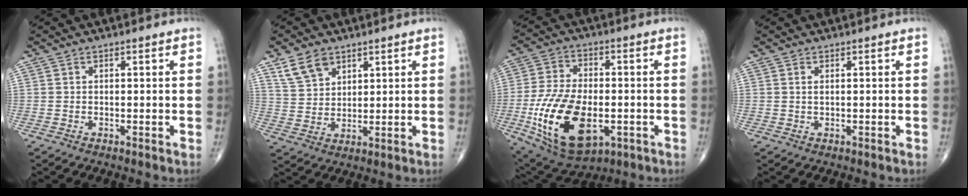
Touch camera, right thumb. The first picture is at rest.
{"total": 6.7, "force": [4.3, 4.2, 3.0], "torque": [-0.043, -0.020, 0.090]}
{"total": 20.0, "force": [-5.1, 11.0, 15.9], "torque": [-0.294, 0.003, -0.070]}
{"total": 0.8, "force": [0.3, 0.3, 0.7], "torque": [-0.017, 0.002, 0.007]}